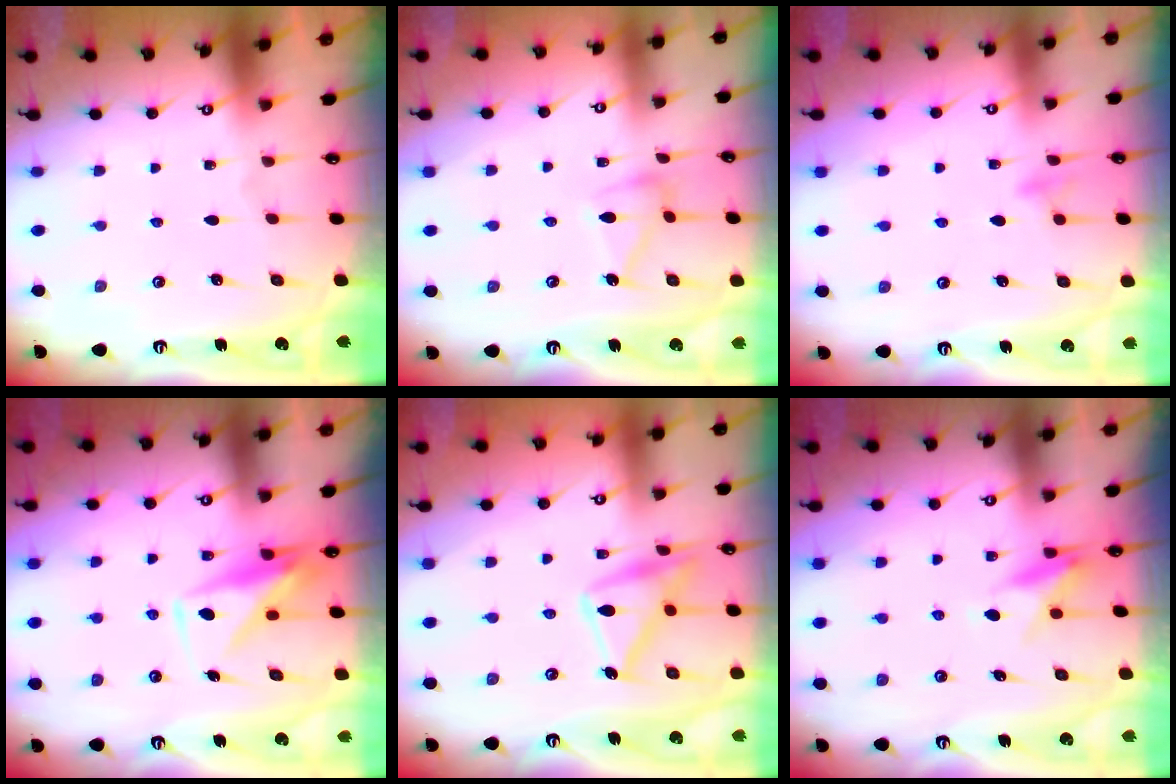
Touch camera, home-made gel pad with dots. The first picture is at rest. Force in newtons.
{"total": 10.4, "press": 10.4, "slide": 0.5}
{"total": 6.9, "press": 6.9, "slide": 0.5}
{"total": 8.6, "press": 8.6, "slide": 0.9}
{"total": 15.7, "press": 15.7, "slide": 0.6}
{"total": 8.8, "press": 8.7, "slide": 0.8}